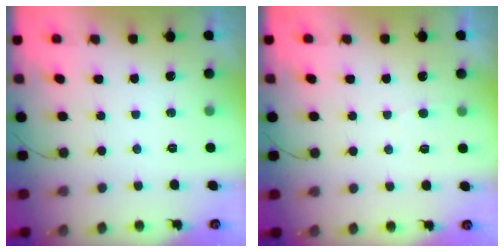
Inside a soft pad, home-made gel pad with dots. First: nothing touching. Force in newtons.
{"total": 2.0, "press": 2.0, "slide": 0.1}